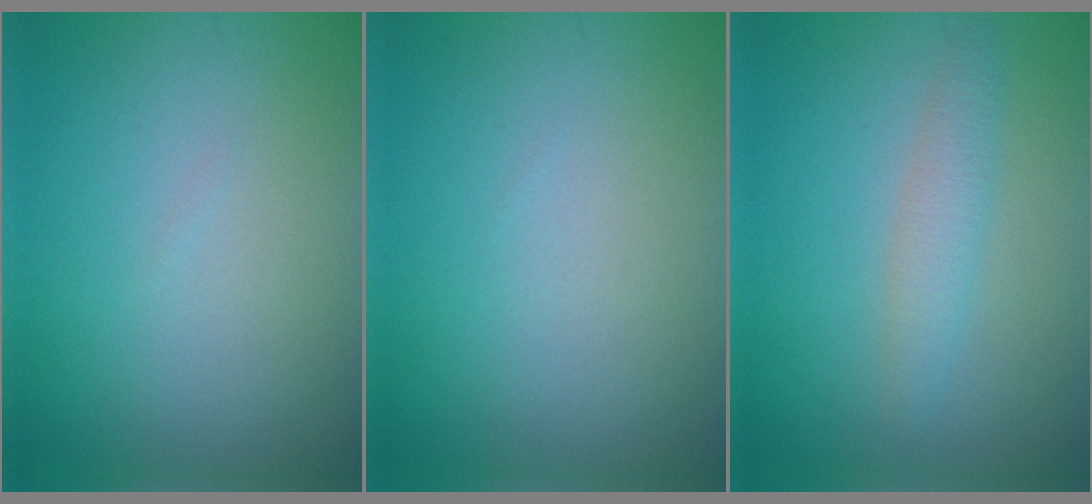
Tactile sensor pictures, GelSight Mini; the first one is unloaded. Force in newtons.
{"total": 0.0}
{"total": 2.1, "press": 2.1, "slide": 0.1}